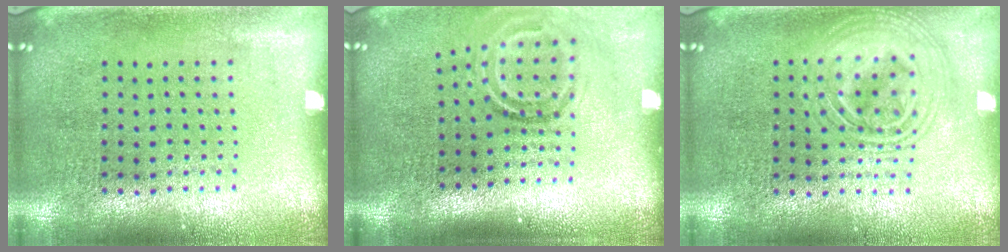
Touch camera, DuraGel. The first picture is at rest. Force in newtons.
{"total": 1.8, "press": 1.2, "slide": 1.4}
{"total": 2.6, "press": 2.6, "slide": 0.3}